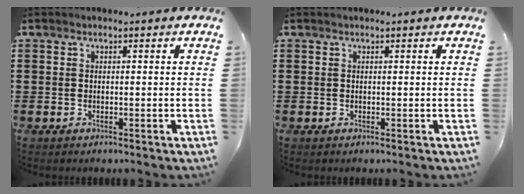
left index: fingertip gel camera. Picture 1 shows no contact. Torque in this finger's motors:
{"motor_torque": [2.14, 0.00, -0.04, 0.00]}